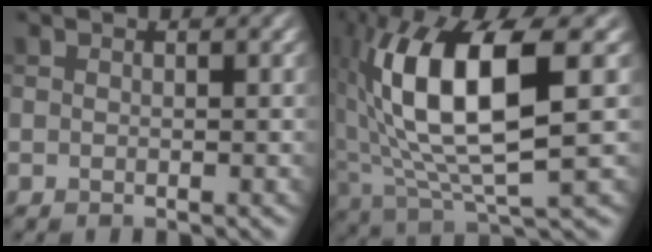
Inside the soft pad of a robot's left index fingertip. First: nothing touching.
{"total": 11.9, "force": [1.6, 3.8, 11.2], "torque": [-0.212, 0.005, 0.032]}